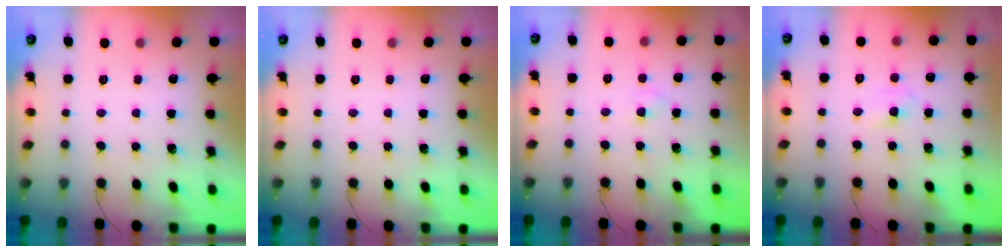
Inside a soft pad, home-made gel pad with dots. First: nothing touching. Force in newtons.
{"total": 0.0}
{"total": 1.9, "press": 1.7, "slide": 0.8}
{"total": 3.0, "press": 2.8, "slide": 1.3}